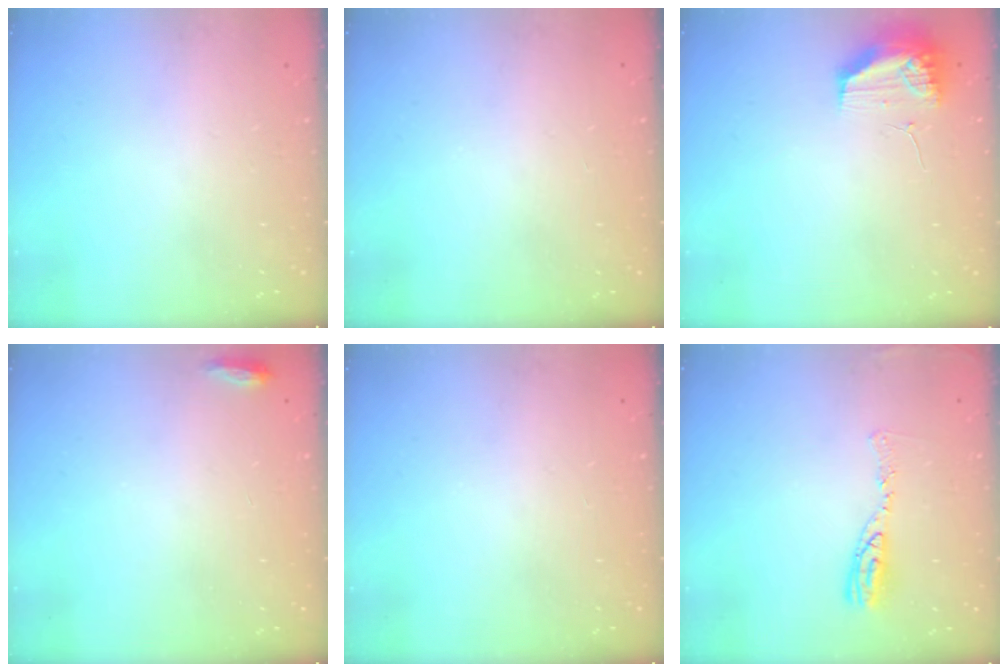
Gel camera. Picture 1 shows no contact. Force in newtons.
{"total": 0.0}
{"total": 10.8, "press": 10.5, "slide": 2.6}
{"total": 3.3, "press": 3.2, "slide": 1.1}
{"total": 0.0}
{"total": 8.4, "press": 8.4, "slide": 0.9}